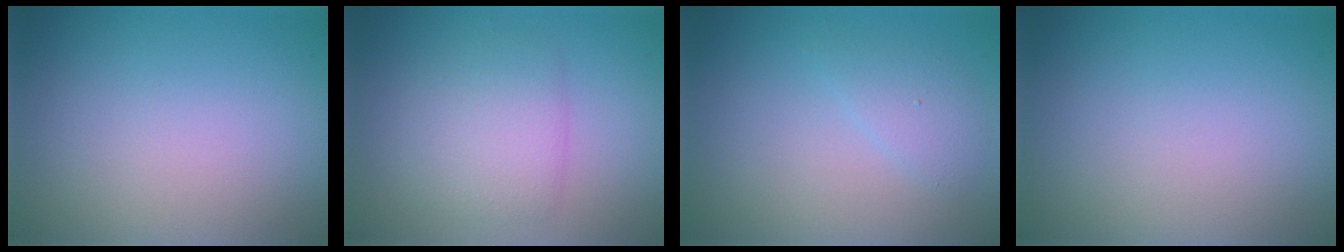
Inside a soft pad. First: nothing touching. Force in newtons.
{"total": 3.4, "press": 3.4, "slide": 0.1}
{"total": 1.7, "press": 1.7, "slide": 0.2}
{"total": 0.0}